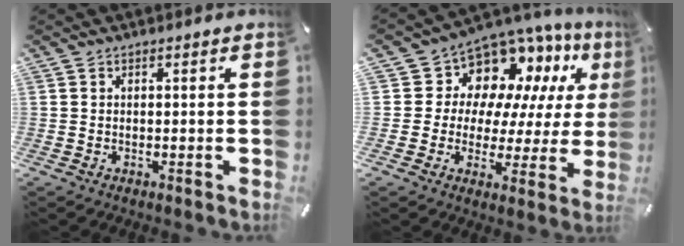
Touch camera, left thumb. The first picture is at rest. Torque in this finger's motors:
{"motor_torque": [1.99, 1.92, 0.33, -0.22, 0.04]}